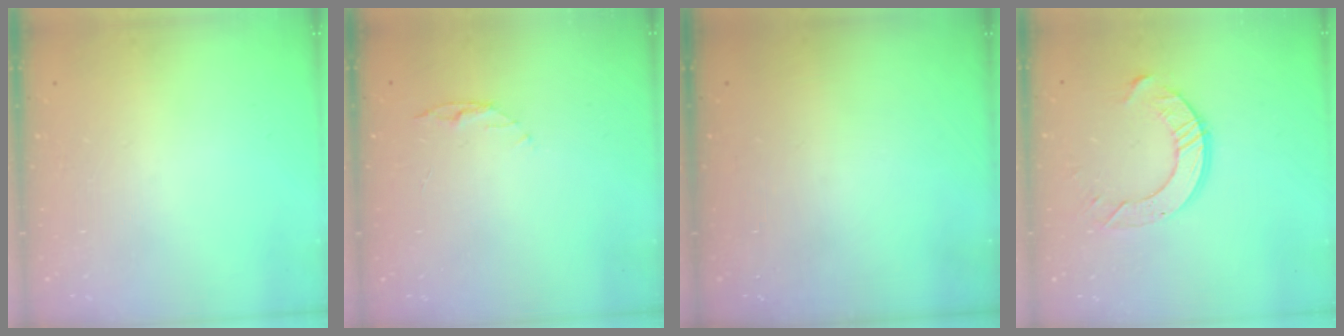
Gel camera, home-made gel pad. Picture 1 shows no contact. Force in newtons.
{"total": 3.9, "press": 3.9, "slide": 0.4}
{"total": 0.0}
{"total": 9.1, "press": 9.0, "slide": 0.7}